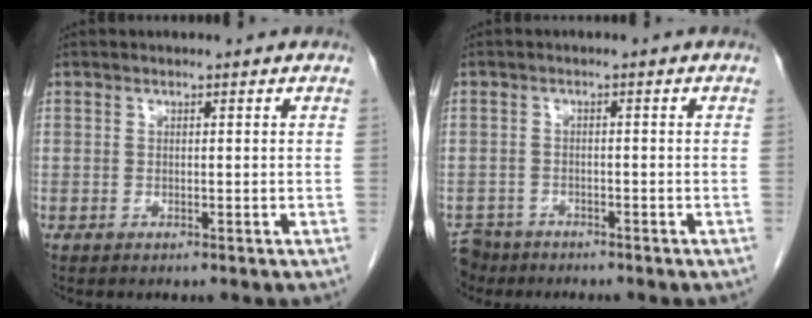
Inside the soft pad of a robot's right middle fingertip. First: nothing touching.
{"total": 4.6, "force": [-3.8, 2.5, 0.0], "torque": [0.000, -0.003, -0.068]}